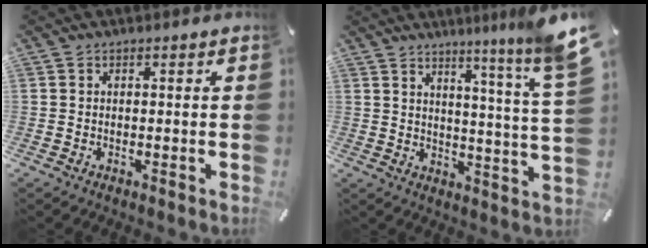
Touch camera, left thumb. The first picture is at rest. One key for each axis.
{"total": 10.8, "fx": 7.8, "fy": -0.9, "fz": 7.4, "tx": -0.116, "ty": -0.068, "tz": 0.118}